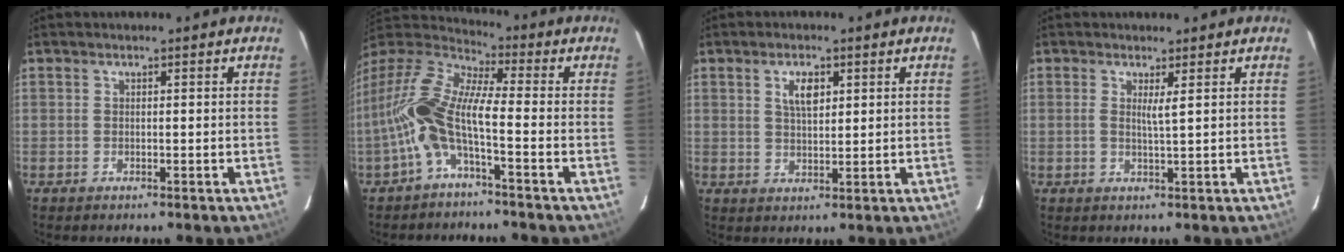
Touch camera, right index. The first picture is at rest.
{"total": 13.6, "force": [-3.7, 3.7, 12.5], "torque": [-0.248, 0.007, -0.081]}
{"total": 4.3, "force": [1.7, 2.0, 3.4], "torque": [-0.059, 0.005, 0.031]}
{"total": 1.8, "force": [0.7, -0.4, 1.7], "torque": [-0.030, -0.005, 0.011]}